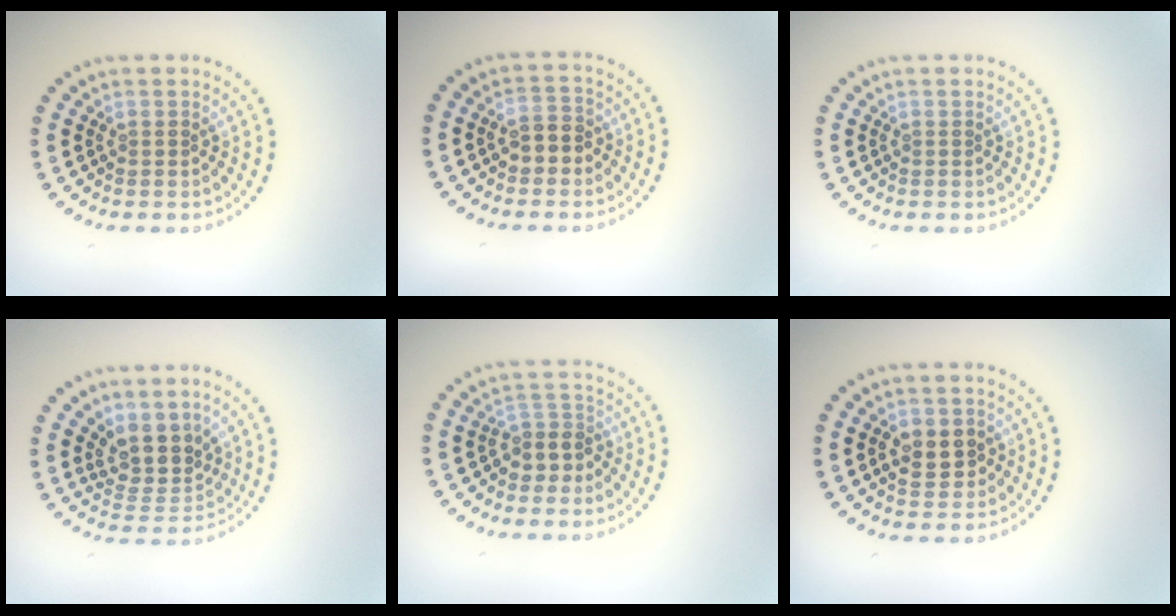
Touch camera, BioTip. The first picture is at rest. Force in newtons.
{"total": 2.4, "press": 2.3, "slide": 0.6}
{"total": 0.0}
{"total": 3.8, "press": 3.1, "slide": 2.3}
{"total": 2.6, "press": 2.2, "slide": 1.4}
{"total": 2.9, "press": 2.8, "slide": 0.4}